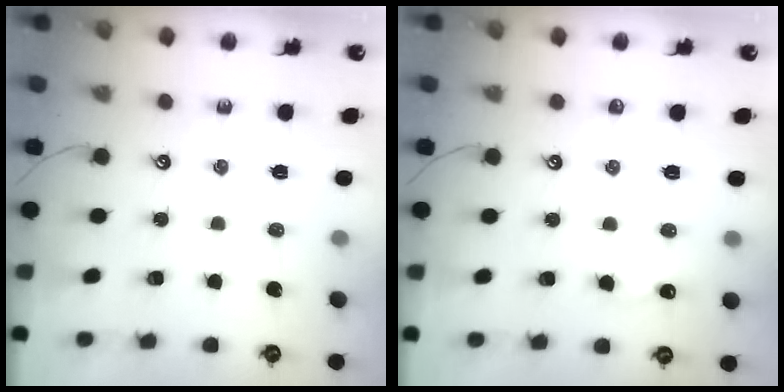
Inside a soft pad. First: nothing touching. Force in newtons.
{"total": 4.5, "press": 4.5, "slide": 0.6}